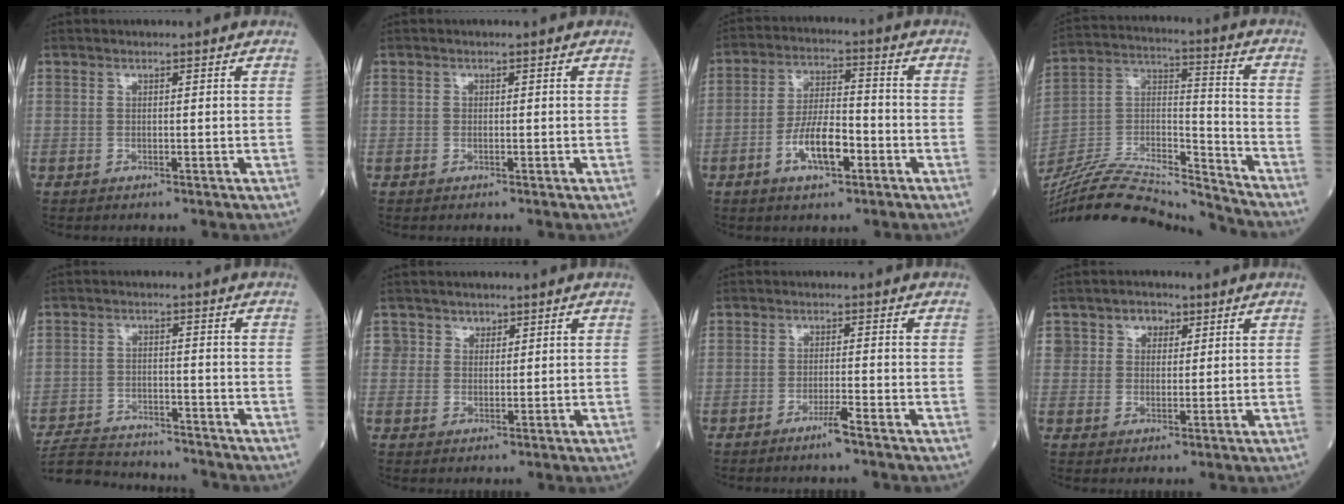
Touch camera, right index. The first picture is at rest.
{"total": 0.0}
{"total": 8.4, "force": [-3.5, 2.8, 7.1], "torque": [-0.139, 0.006, -0.064]}
{"total": 22.4, "force": [-21.5, 1.2, 6.4], "torque": [-0.145, 0.013, -0.364]}
{"total": 10.9, "force": [-10.5, 1.9, 2.3], "torque": [-0.045, 0.007, -0.164]}
{"total": 2.8, "force": [1.6, 2.3, 0.0], "torque": [0.017, -0.004, 0.021]}
{"total": 2.6, "force": [-1.8, -0.5, 1.8], "torque": [-0.038, -0.004, -0.035]}
{"total": 4.2, "force": [2.0, 3.4, 1.6], "torque": [-0.020, 0.007, 0.035]}